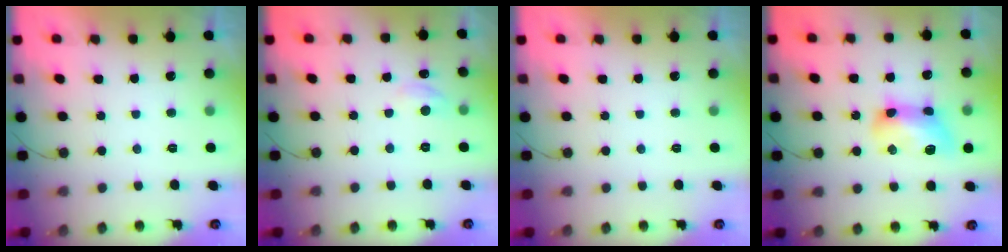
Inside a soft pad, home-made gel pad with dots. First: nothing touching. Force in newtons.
{"total": 5.5, "press": 5.4, "slide": 0.8}
{"total": 0.0}
{"total": 12.5, "press": 12.5, "slide": 0.4}